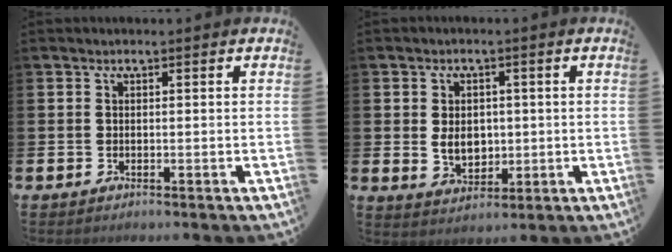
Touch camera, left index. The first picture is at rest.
{"total": 4.1, "force": [0.2, 3.1, 2.6], "torque": [-0.034, 0.000, -0.004]}